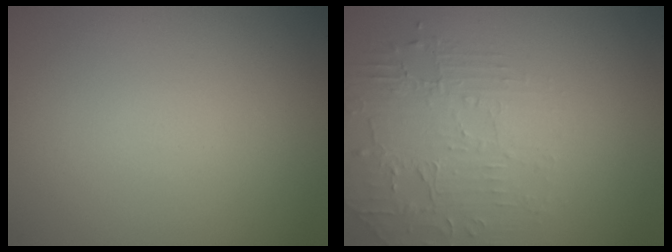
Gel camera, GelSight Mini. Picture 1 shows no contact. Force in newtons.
{"total": 2.2, "press": 1.7, "slide": 1.5}